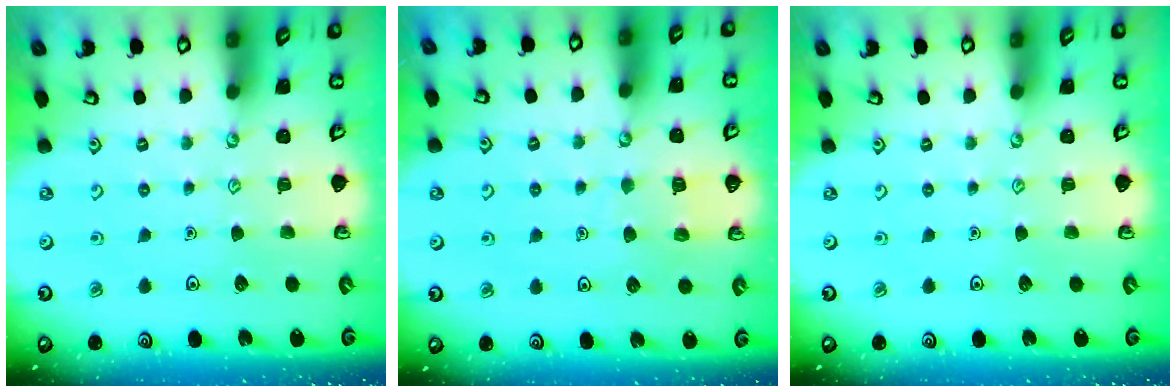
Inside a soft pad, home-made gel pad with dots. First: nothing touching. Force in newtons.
{"total": 4.9, "press": 4.9, "slide": 0.4}
{"total": 0.0}